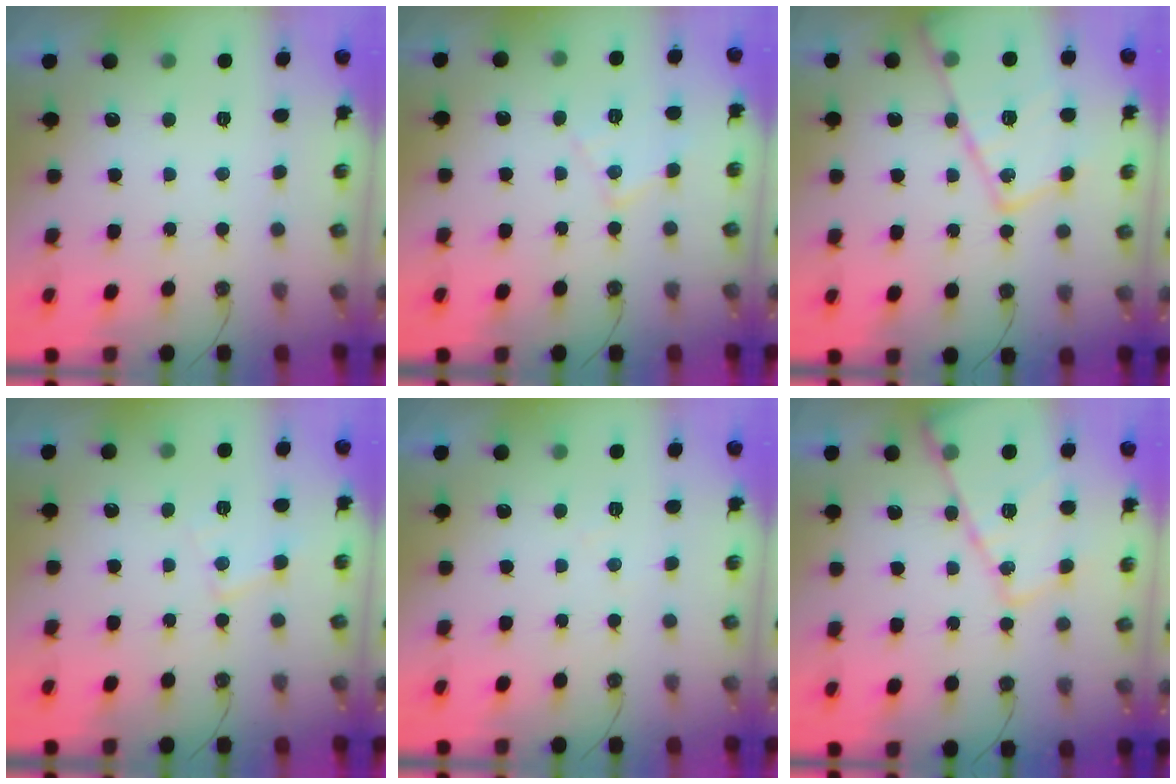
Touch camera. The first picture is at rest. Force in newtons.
{"total": 8.6, "press": 8.5, "slide": 0.6}
{"total": 20.5, "press": 20.4, "slide": 2.1}
{"total": 6.6, "press": 6.6, "slide": 0.3}
{"total": 4.5, "press": 4.5, "slide": 0.7}
{"total": 16.0, "press": 16.0, "slide": 1.6}